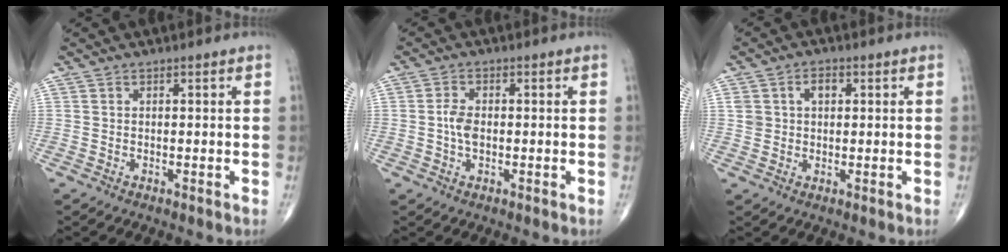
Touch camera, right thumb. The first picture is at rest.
{"total": 3.4, "force": [-0.3, 2.0, 2.8], "torque": [-0.057, 0.006, -0.009]}
{"total": 4.1, "force": [1.2, 3.0, 2.6], "torque": [-0.032, 0.004, 0.023]}